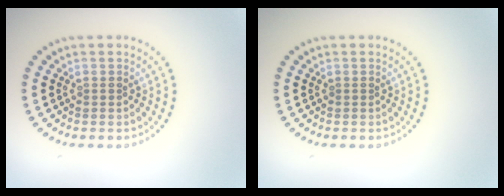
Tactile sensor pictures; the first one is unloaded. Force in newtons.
{"total": 0.0}